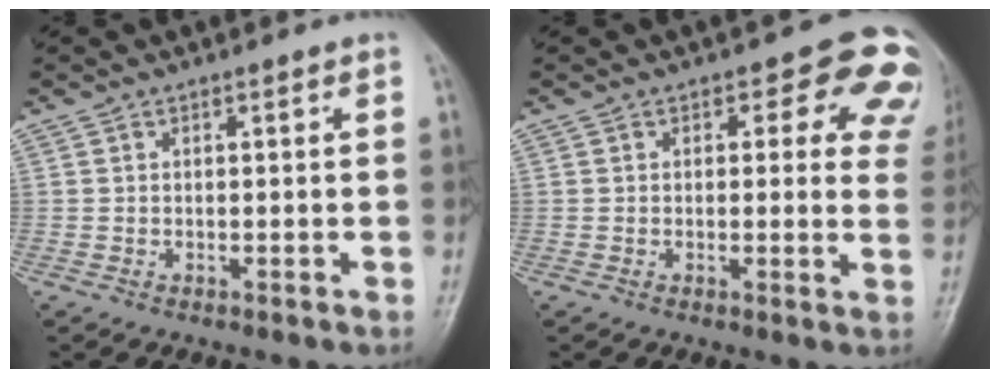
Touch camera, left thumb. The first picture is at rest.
{"total": 10.0, "force": [5.2, 5.4, 6.6], "torque": [-0.020, -0.018, 0.039]}